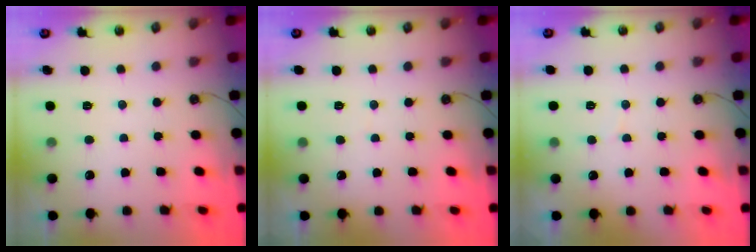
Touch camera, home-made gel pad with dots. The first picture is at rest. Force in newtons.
{"total": 1.4, "press": 1.3, "slide": 0.1}
{"total": 2.7, "press": 2.4, "slide": 1.2}